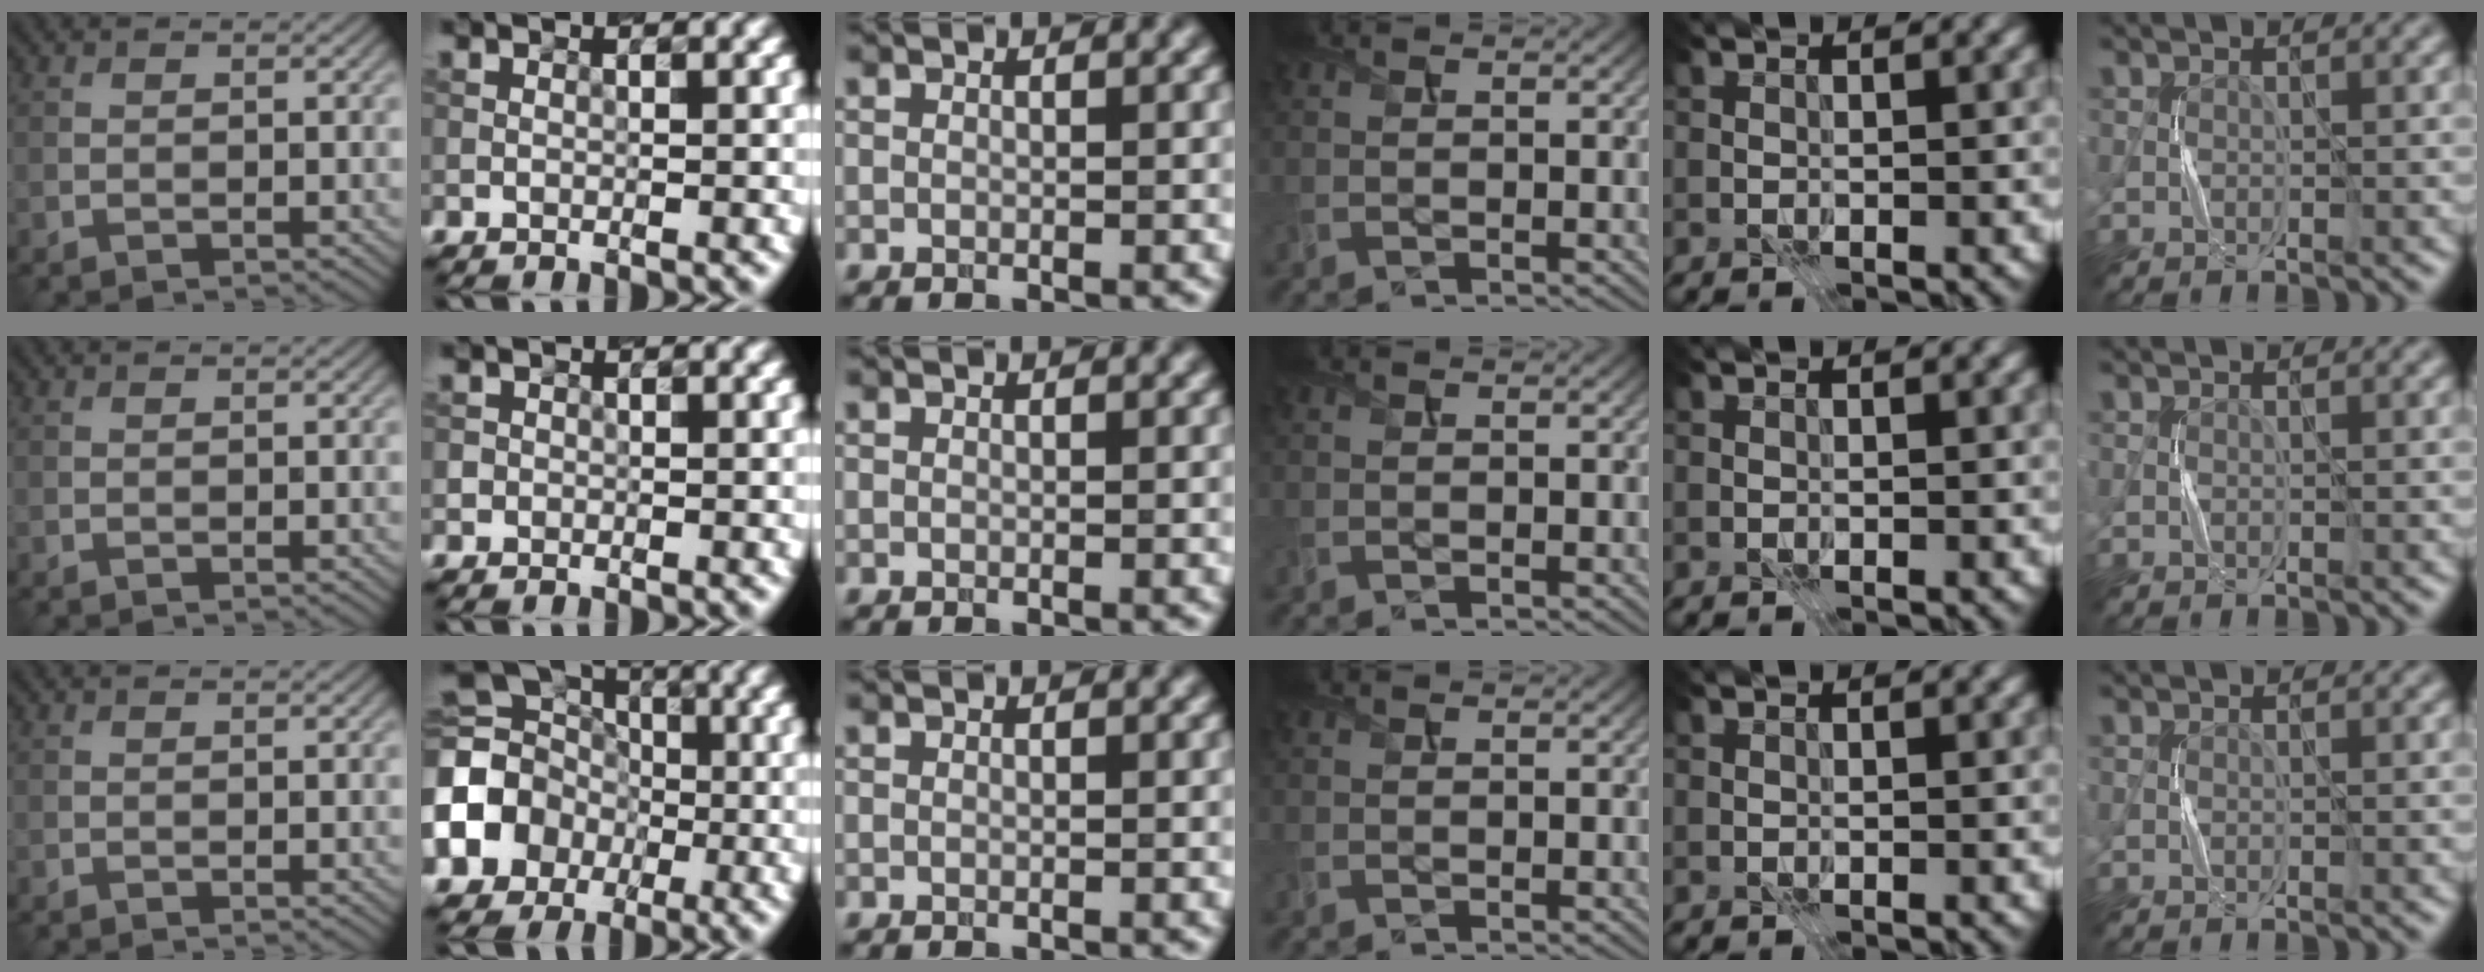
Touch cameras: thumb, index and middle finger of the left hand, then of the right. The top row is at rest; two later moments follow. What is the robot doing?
{"motion": "press", "object": "sticker"}